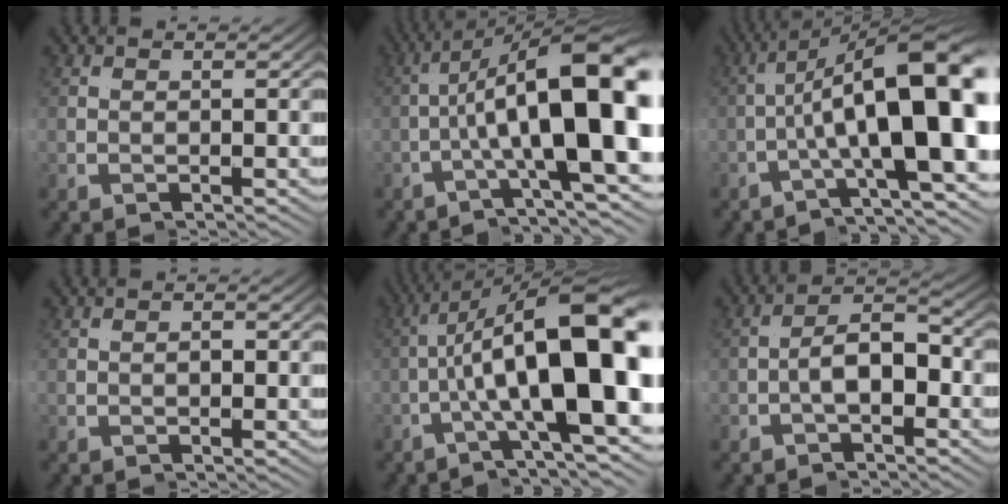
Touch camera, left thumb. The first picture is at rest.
{"total": 14.5, "force": [-1.7, 4.0, 13.9], "torque": [-0.188, 0.006, -0.038]}
{"total": 13.1, "force": [-1.6, 3.2, 12.5], "torque": [-0.173, 0.012, -0.042]}
{"total": 0.6, "force": [-0.4, 0.4, 0.2], "torque": [-0.007, -0.004, -0.004]}
{"total": 16.1, "force": [-1.6, 5.0, 15.2], "torque": [-0.214, 0.003, -0.036]}
{"total": 4.5, "force": [-2.2, 2.1, 3.2], "torque": [-0.072, -0.004, -0.045]}